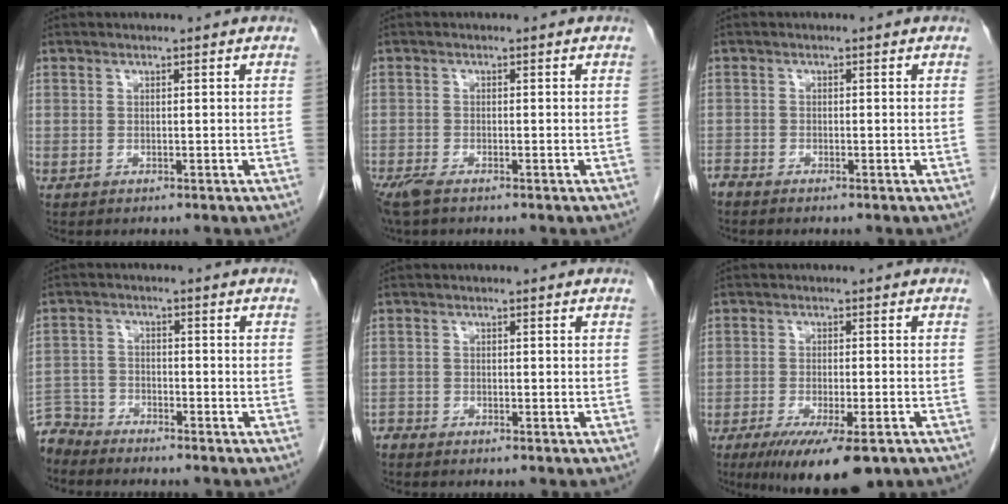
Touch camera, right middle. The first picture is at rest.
{"total": 3.2, "force": [-2.4, 0.7, 2.0], "torque": [-0.047, -0.011, -0.046]}
{"total": 1.1, "force": [-1.1, 0.0, 0.0], "torque": [-0.002, -0.003, -0.021]}
{"total": 5.9, "force": [-5.7, 1.4, -0.5], "torque": [0.014, -0.004, -0.115]}
{"total": 1.0, "force": [-1.0, 0.0, -0.2], "torque": [0.005, -0.003, -0.020]}
{"total": 10.7, "force": [-6.9, 2.5, 7.8], "torque": [-0.119, -0.021, -0.107]}